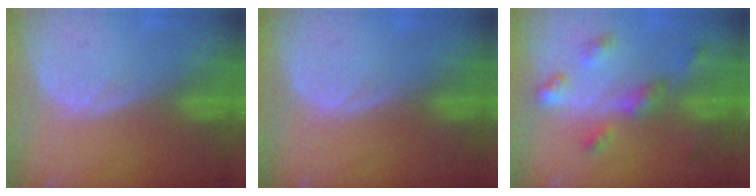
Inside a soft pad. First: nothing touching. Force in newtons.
{"total": 0.0}
{"total": 6.1, "press": 5.9, "slide": 1.7}